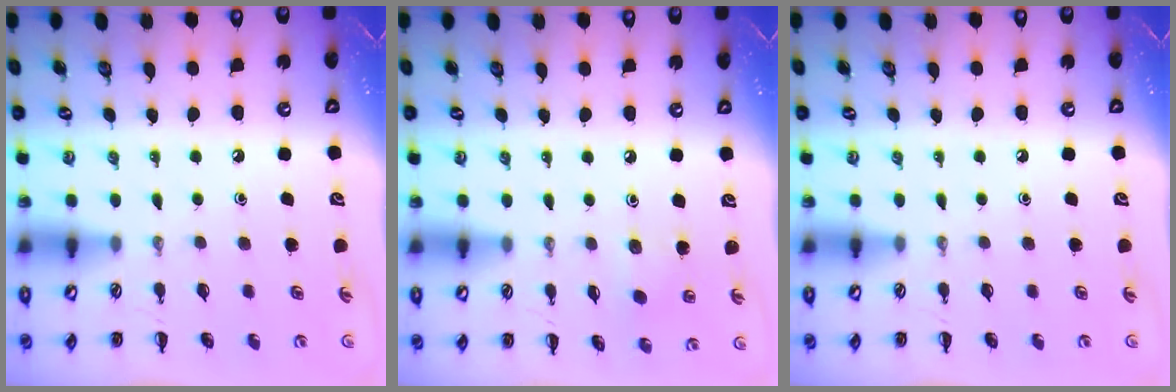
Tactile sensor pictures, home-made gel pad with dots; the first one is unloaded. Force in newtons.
{"total": 3.4, "press": 3.2, "slide": 1.0}
{"total": 0.0}